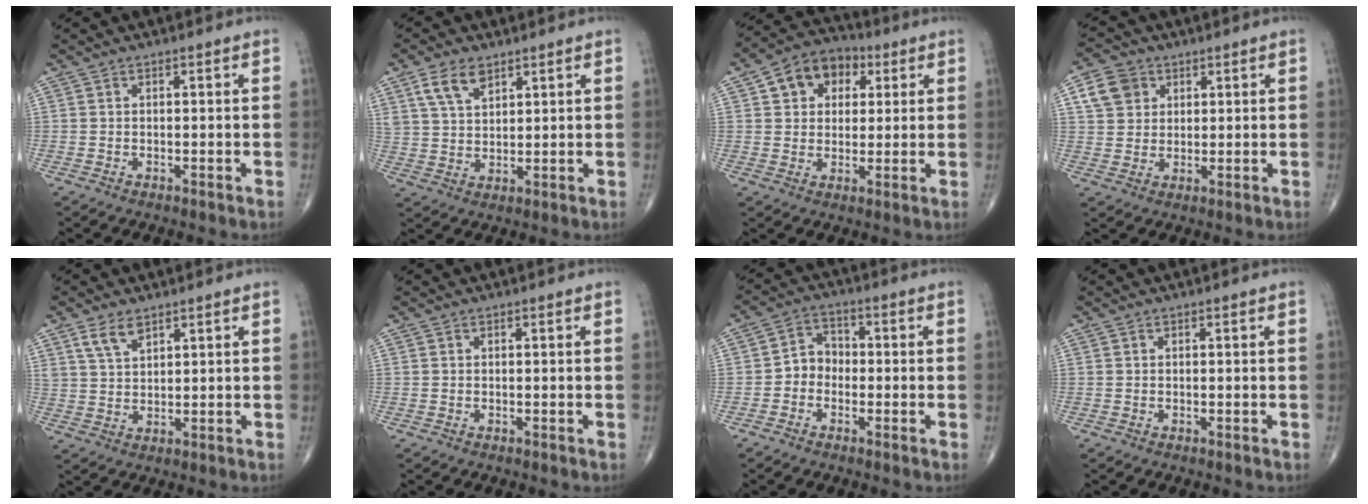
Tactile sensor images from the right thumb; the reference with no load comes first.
{"total": 6.8, "force": [4.0, 3.8, 4.0], "torque": [-0.068, -0.016, 0.082]}
{"total": 10.6, "force": [3.7, 8.0, 5.9], "torque": [-0.057, 0.003, 0.051]}
{"total": 6.8, "force": [2.7, 5.6, 2.7], "torque": [-0.026, -0.001, 0.049]}
{"total": 4.7, "force": [3.1, 2.3, 2.6], "torque": [-0.045, -0.015, 0.066]}
{"total": 0.0}
{"total": 4.8, "force": [-1.4, 4.0, 2.3], "torque": [-0.018, 0.024, -0.040]}
{"total": 0.0}